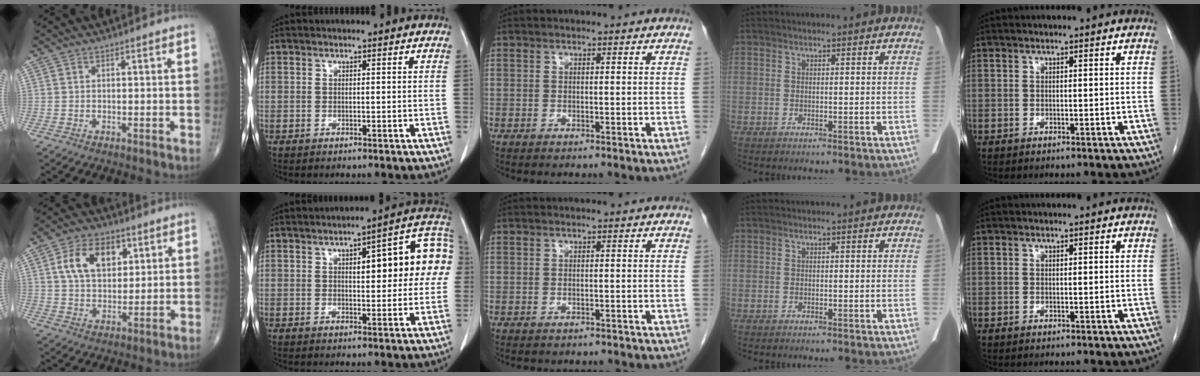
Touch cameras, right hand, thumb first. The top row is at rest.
{"thumb": {"total": 11.5, "force": [4.0, 7.4, 7.9], "torque": [-0.108, -0.007, 0.070]}, "index": {"total": 13.4, "force": [2.4, 3.9, 12.6], "torque": [-0.153, 0.040, 0.027]}, "middle": {"total": 5.1, "force": [-4.4, 1.8, 1.6], "torque": [-0.019, 0.000, -0.048]}}